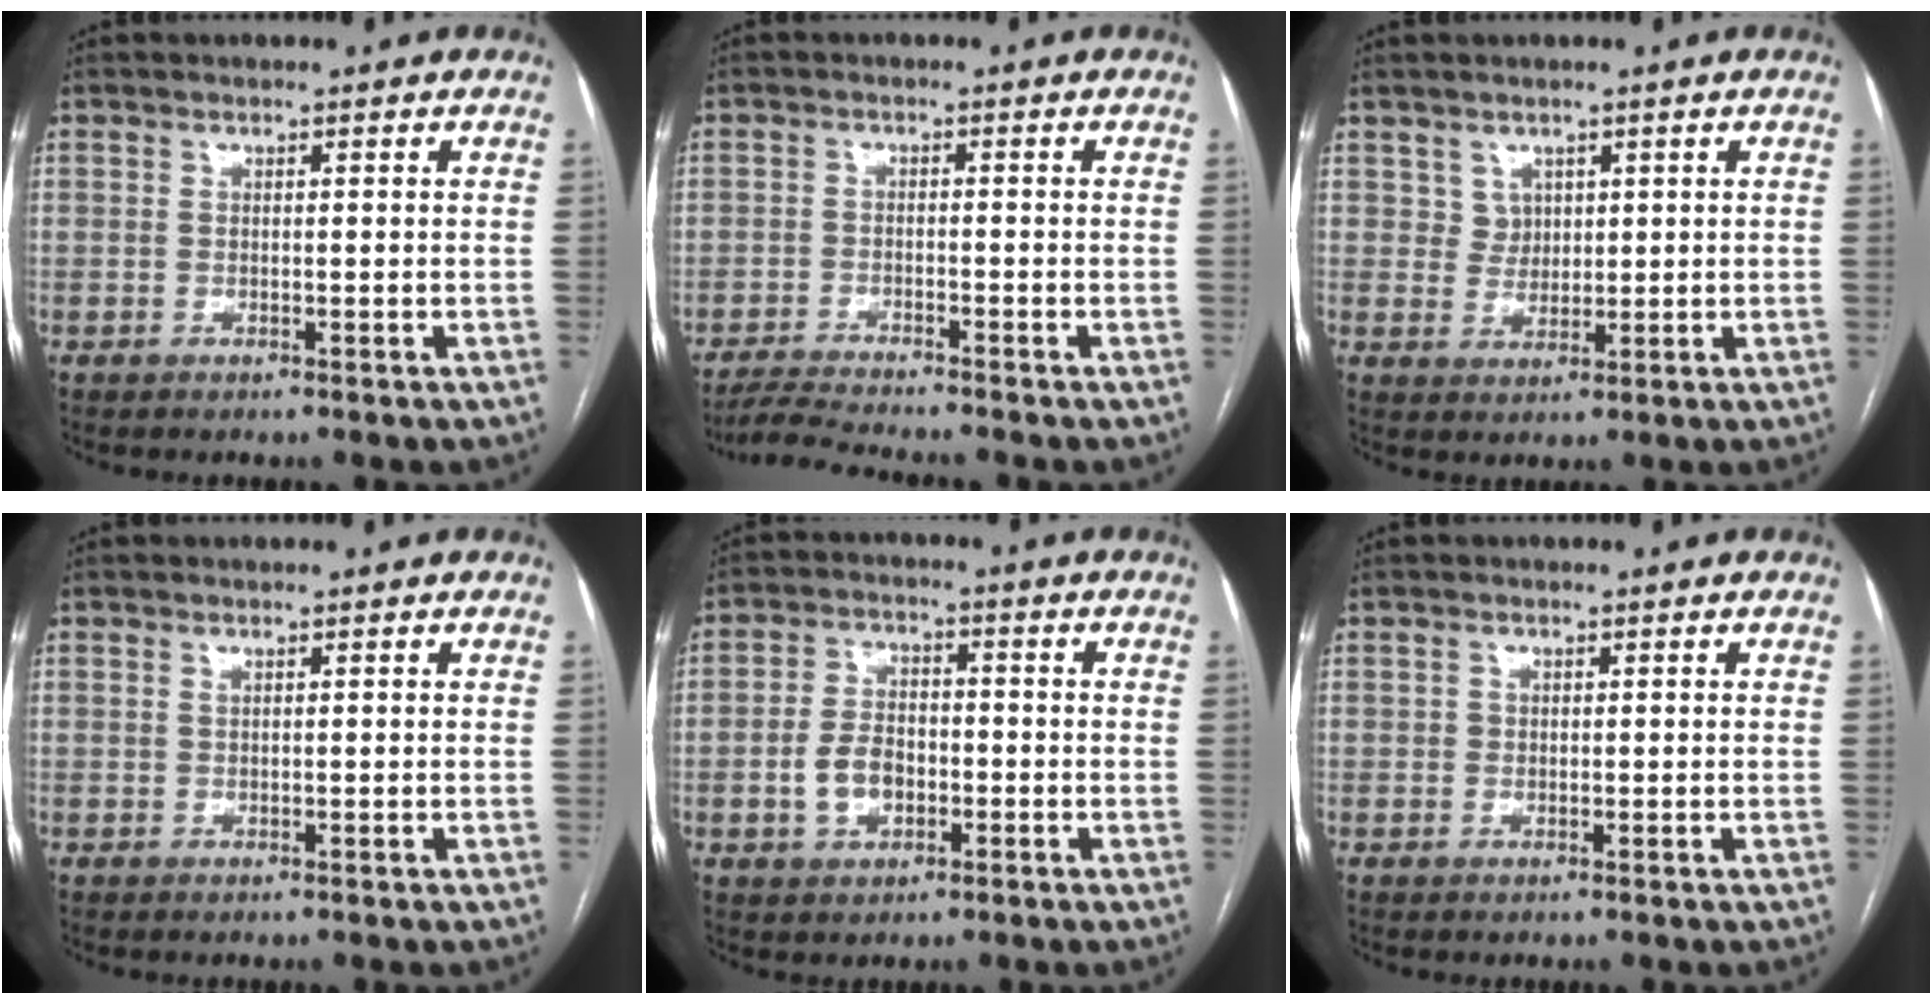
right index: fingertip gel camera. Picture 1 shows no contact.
{"total": 4.9, "force": [-4.6, -0.7, 1.6], "torque": [-0.026, -0.022, -0.080]}
{"total": 2.7, "force": [1.3, 2.4, 0.3], "torque": [-0.002, 0.000, 0.024]}
{"total": 0.0}
{"total": 6.1, "force": [-1.7, 4.0, 4.3], "torque": [-0.089, 0.010, -0.027]}
{"total": 0.6, "force": [0.1, 0.6, 0.1], "torque": [0.001, 0.002, 0.001]}